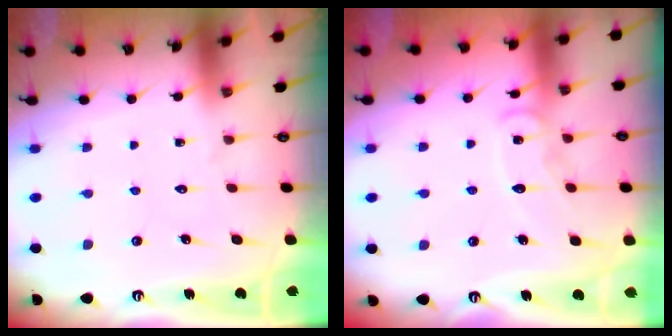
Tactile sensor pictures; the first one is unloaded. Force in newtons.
{"total": 9.0, "press": 8.9, "slide": 0.7}